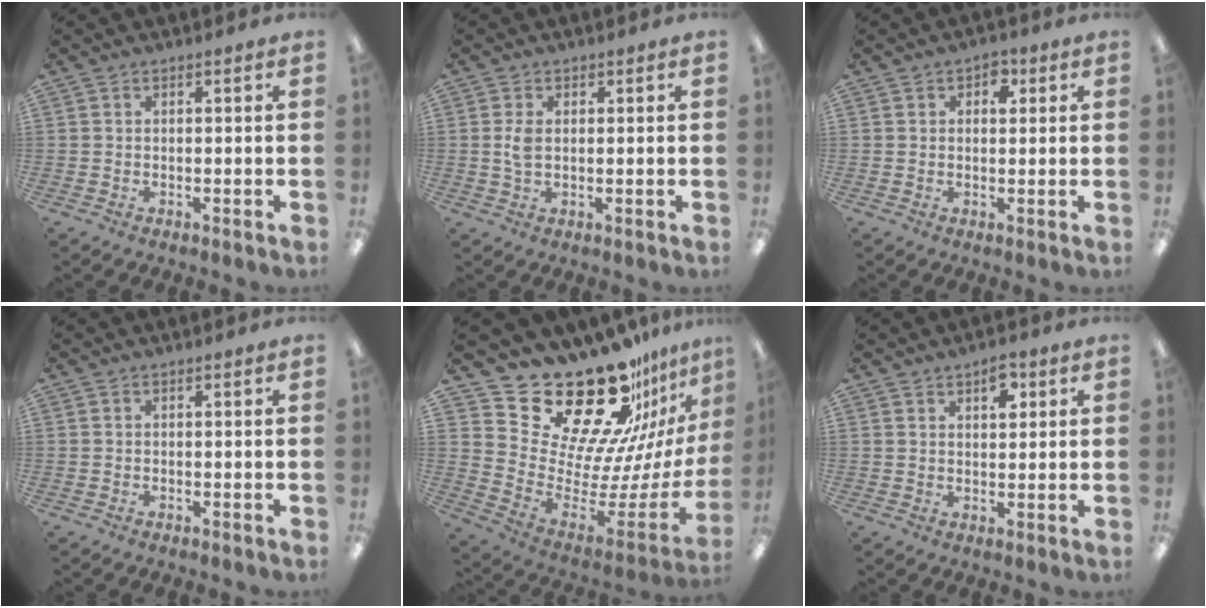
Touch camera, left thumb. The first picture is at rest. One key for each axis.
{"total": 3.4, "fx": 0.4, "fy": 2.1, "fz": 2.6, "tx": -0.053, "ty": 0.001, "tz": 0.002}
{"total": 3.3, "fx": 1.5, "fy": 2.1, "fz": 2.0, "tx": -0.019, "ty": -0.002, "tz": 0.019}
{"total": 0.0}
{"total": 28.1, "fx": 21.6, "fy": 12.0, "fz": 13.3, "tx": -0.204, "ty": -0.172, "tz": 0.404}
{"total": 4.5, "fx": 2.7, "fy": 2.3, "fz": 2.7, "tx": -0.026, "ty": -0.008, "tz": 0.042}